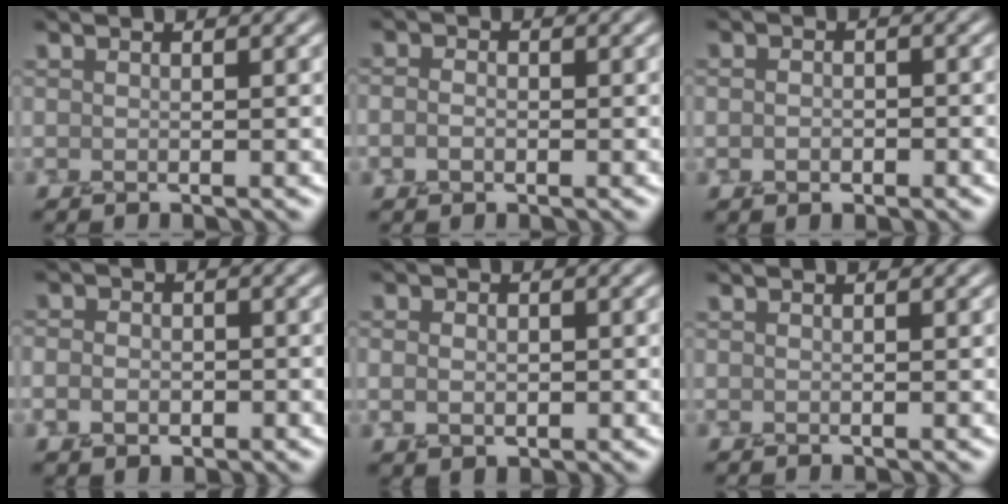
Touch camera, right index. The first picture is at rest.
{"total": 1.4, "force": [-0.2, 1.1, 0.8], "torque": [-0.014, 0.006, -0.009]}
{"total": 1.4, "force": [-0.3, 1.1, 0.9], "torque": [-0.009, 0.004, -0.007]}
{"total": 2.5, "force": [-0.5, 2.0, 1.3], "torque": [-0.011, -0.001, -0.012]}
{"total": 2.6, "force": [0.1, 2.1, 1.5], "torque": [-0.015, 0.006, -0.002]}
{"total": 0.0}